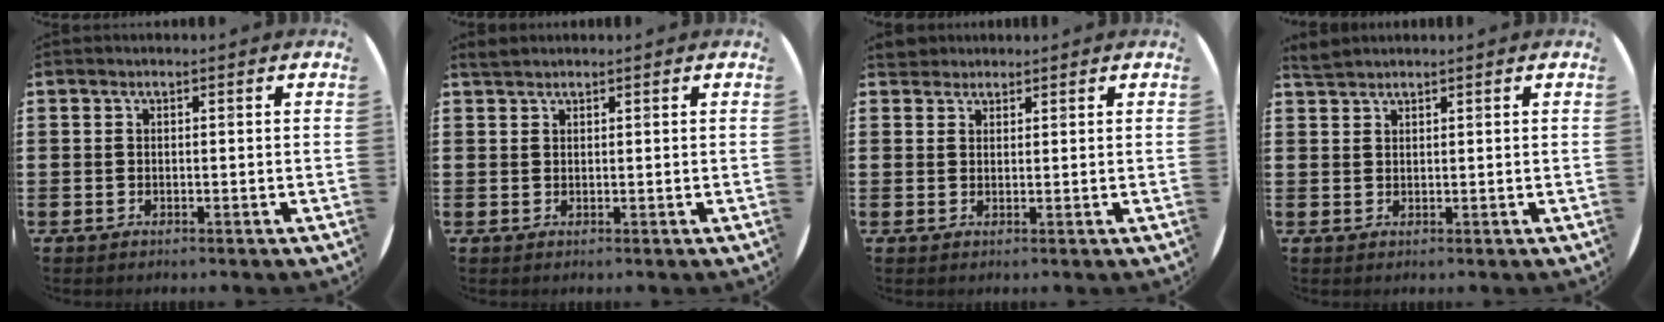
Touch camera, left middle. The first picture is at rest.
{"total": 1.1, "force": [1.1, 0.2, 0.1], "torque": [-0.005, 0.002, 0.021]}
{"total": 2.1, "force": [1.9, 0.8, 0.0], "torque": [0.004, 0.002, 0.037]}
{"total": 1.5, "force": [1.5, 0.1, 0.1], "torque": [-0.006, 0.002, 0.030]}